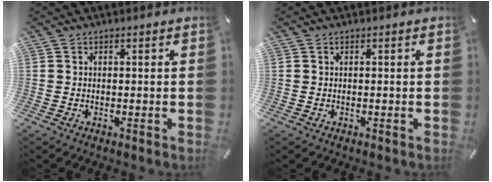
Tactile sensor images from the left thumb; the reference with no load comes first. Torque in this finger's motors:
{"motor_torque": [0.00, 0.00, -0.01, 0.00, 0.00]}